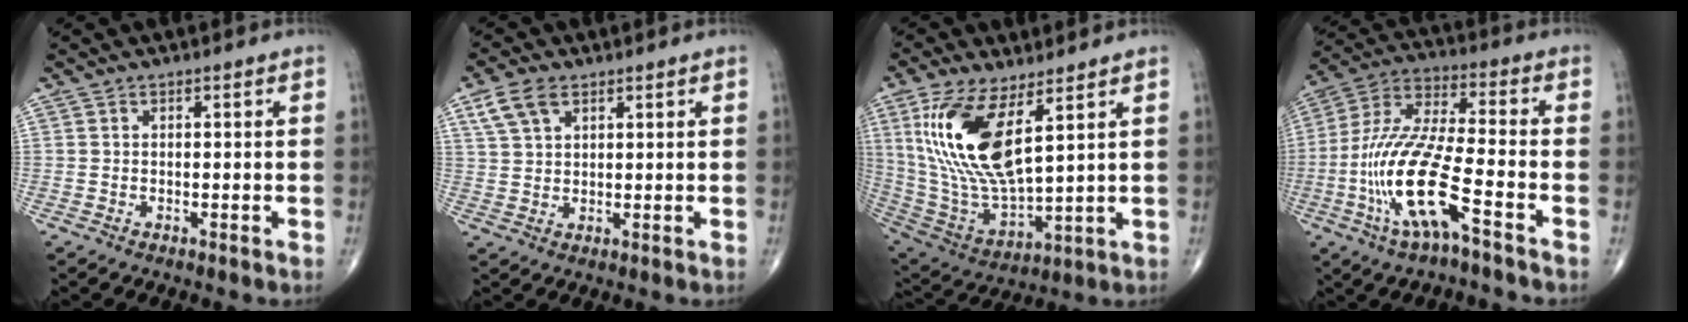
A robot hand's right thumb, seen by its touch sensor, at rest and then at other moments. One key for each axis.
{"total": 5.9, "fx": 3.1, "fy": 3.3, "fz": 3.7, "tx": -0.070, "ty": -0.001, "tz": 0.067}
{"total": 18.7, "fx": 7.0, "fy": 7.0, "fz": 15.8, "tx": -0.320, "ty": -0.034, "tz": 0.147}
{"total": 17.0, "fx": -6.5, "fy": 3.8, "fz": 15.3, "tx": -0.336, "ty": 0.030, "tz": -0.125}